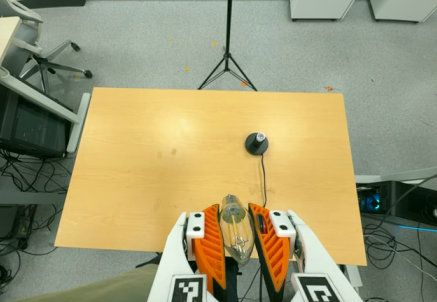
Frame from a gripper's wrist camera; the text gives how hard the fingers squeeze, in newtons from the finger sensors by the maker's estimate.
{"total": 20.6, "left": 22.4, "right": 18.8}